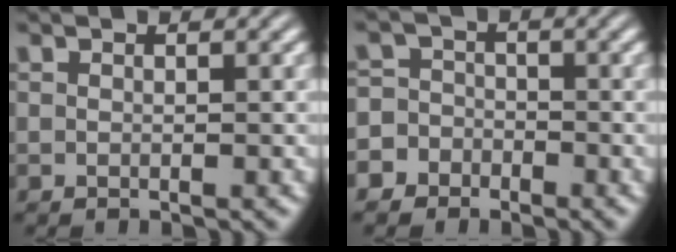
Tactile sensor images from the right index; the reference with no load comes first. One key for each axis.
{"total": 5.9, "fx": -2.7, "fy": 5.2, "fz": 0.7, "tx": -0.013, "ty": -0.020, "tz": -0.050}